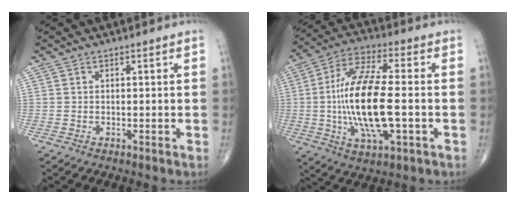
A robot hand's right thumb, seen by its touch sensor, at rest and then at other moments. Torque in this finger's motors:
{"motor_torque": [2.07, 2.94, 2.15, 0.10, 0.65]}